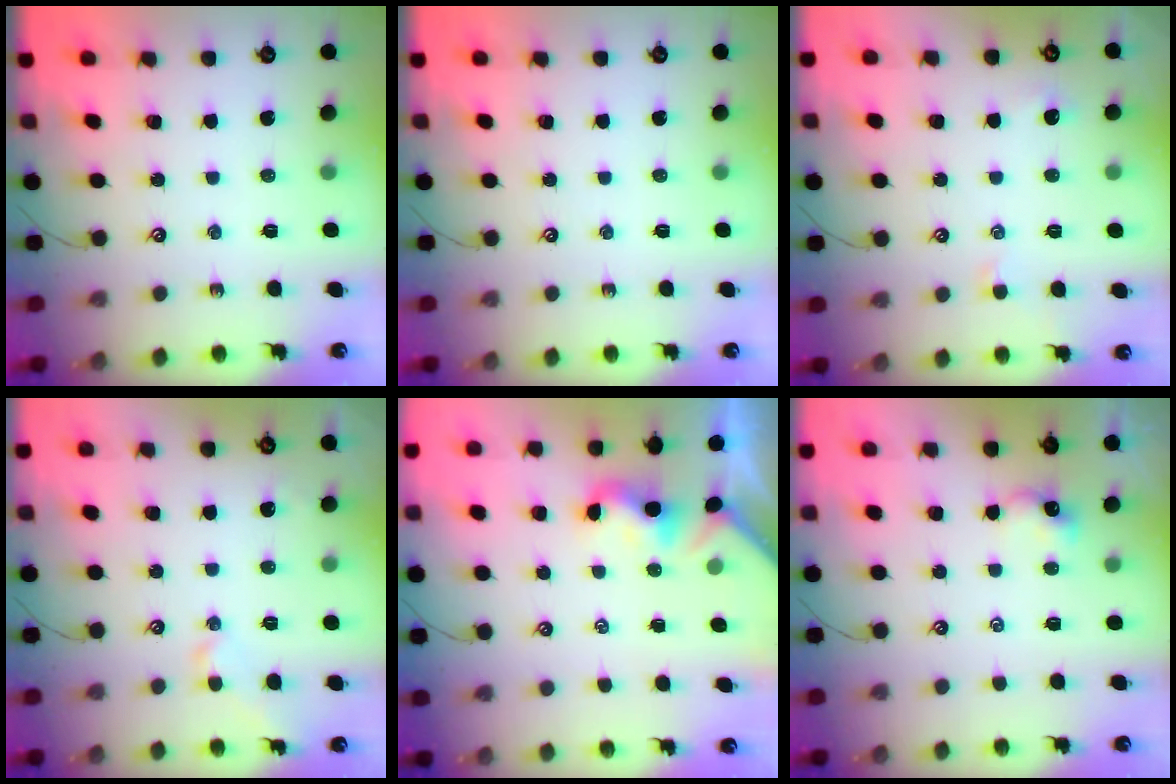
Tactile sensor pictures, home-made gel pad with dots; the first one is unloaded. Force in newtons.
{"total": 0.0}
{"total": 1.0, "press": 0.9, "slide": 0.4}
{"total": 0.8, "press": 0.6, "slide": 0.5}
{"total": 1.9, "press": 1.8, "slide": 0.6}
{"total": 2.1, "press": 2.1, "slide": 0.2}